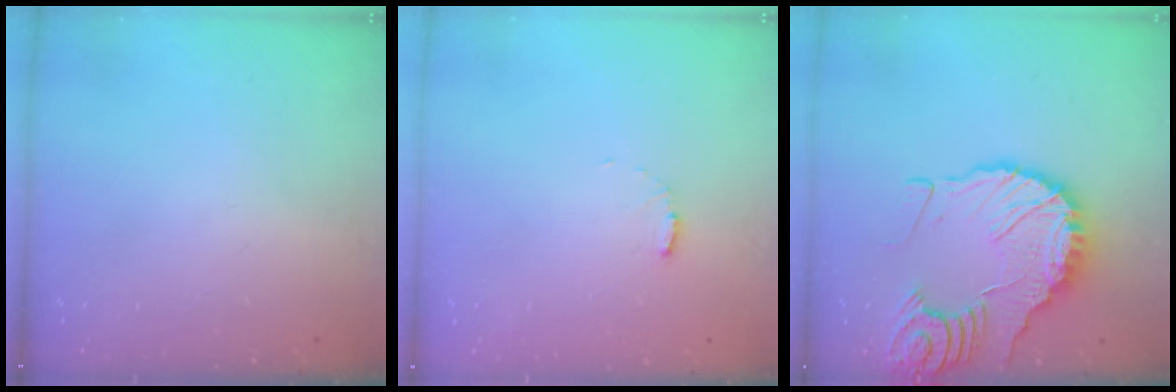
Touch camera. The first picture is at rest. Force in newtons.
{"total": 6.0, "press": 6.0, "slide": 0.5}
{"total": 16.8, "press": 16.8, "slide": 1.8}